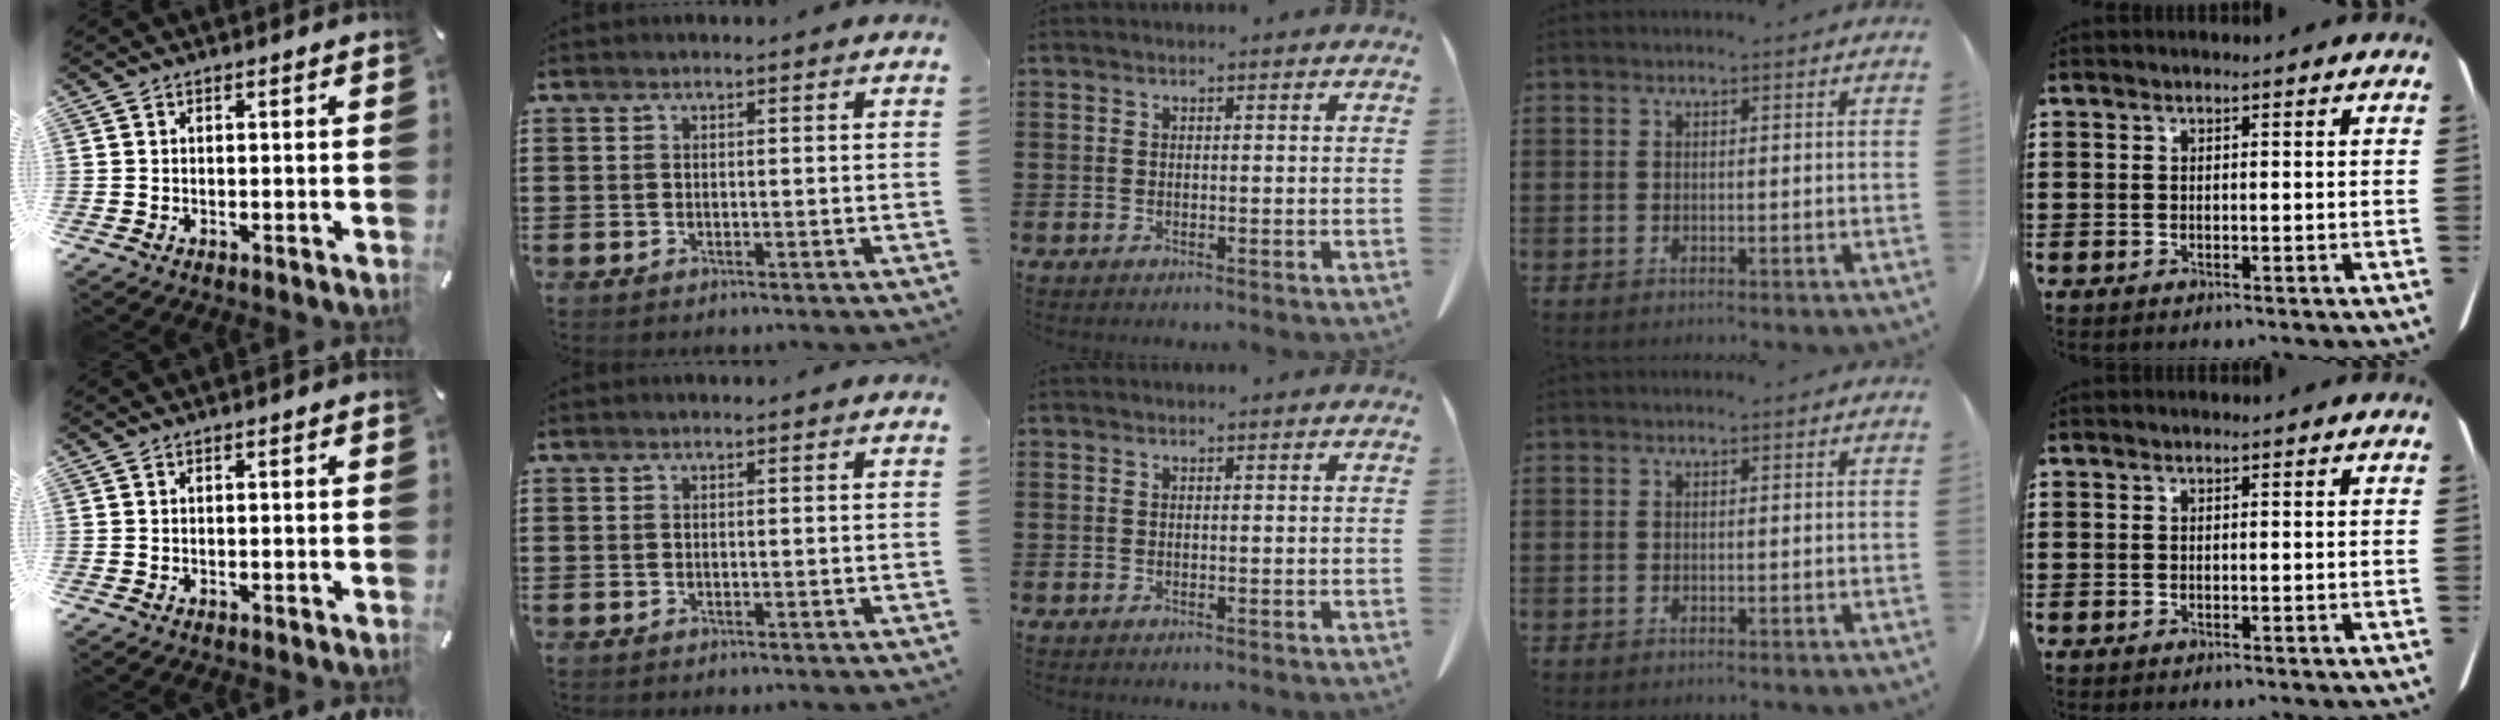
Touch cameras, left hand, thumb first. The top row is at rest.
{}